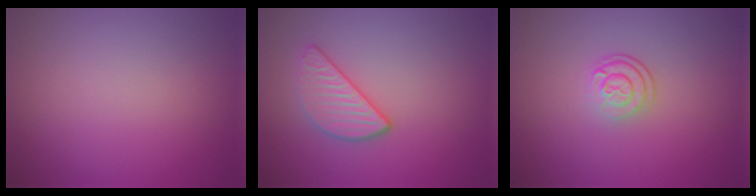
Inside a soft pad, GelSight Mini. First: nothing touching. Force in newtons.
{"total": 2.8, "press": 2.6, "slide": 0.9}
{"total": 2.5, "press": 1.9, "slide": 1.7}